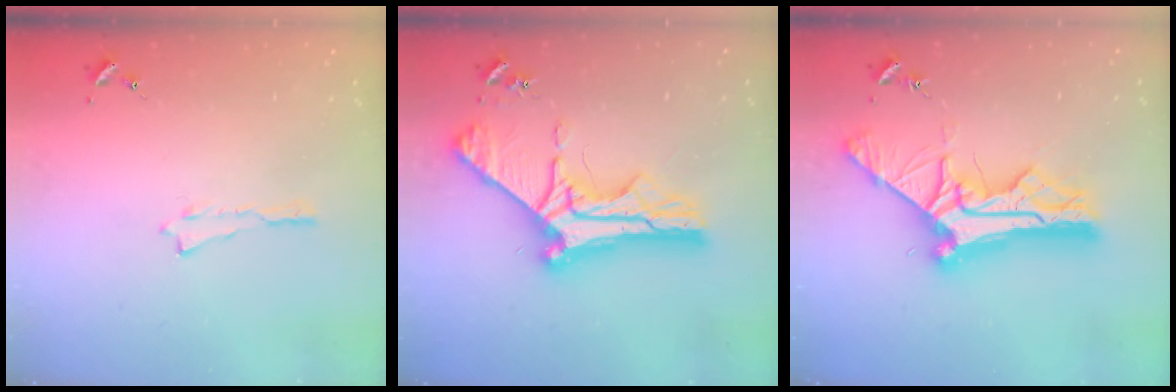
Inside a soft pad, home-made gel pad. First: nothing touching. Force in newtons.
{"total": 11.8, "press": 11.7, "slide": 1.2}
{"total": 13.3, "press": 13.2, "slide": 1.4}